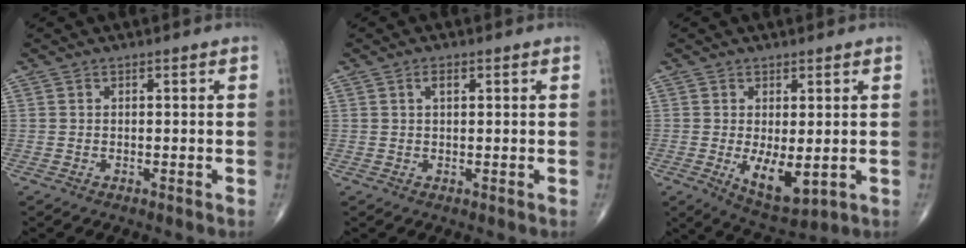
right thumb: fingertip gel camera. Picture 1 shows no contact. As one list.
[{"total": 1.9, "force": [0.8, 0.9, 1.5], "torque": [-0.025, 0.001, 0.014]}, {"total": 7.7, "force": [-1.0, 3.4, 6.8], "torque": [-0.096, -0.022, -0.003]}]